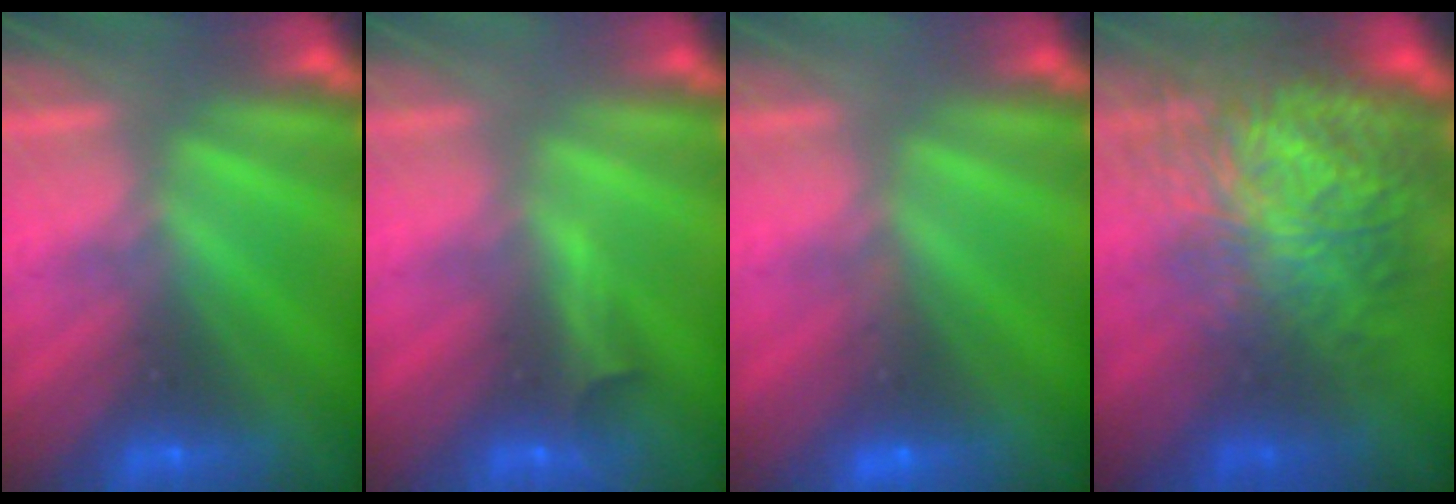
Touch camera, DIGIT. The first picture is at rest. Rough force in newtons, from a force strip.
{"total": 2.8}
{"total": 3.0}
{"total": 14.6}